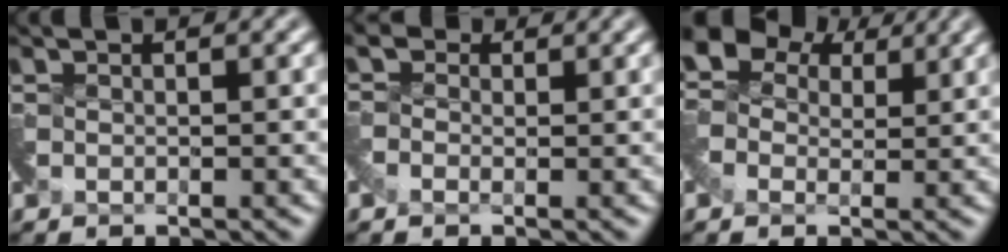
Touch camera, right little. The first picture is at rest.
{"total": 0.6, "force": [-0.3, 0.5, -0.2], "torque": [-0.005, 0.003, -0.015]}
{"total": 6.2, "force": [1.8, 4.7, 3.6], "torque": [-0.083, 0.034, 0.020]}